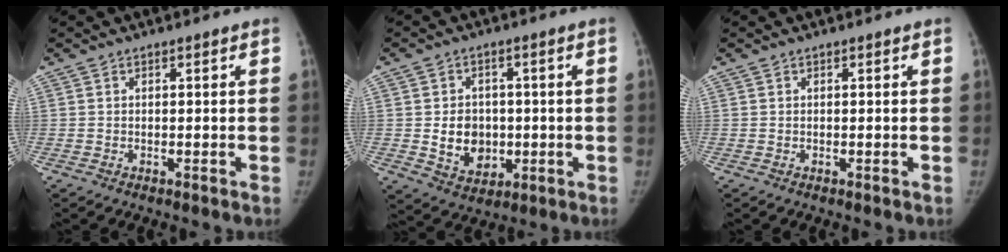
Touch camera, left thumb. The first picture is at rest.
{"total": 8.6, "force": [-0.6, 7.0, 4.9], "torque": [-0.045, -0.001, 0.004]}
{"total": 0.0}